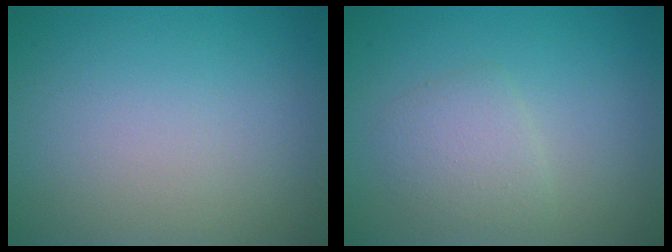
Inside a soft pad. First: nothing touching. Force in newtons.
{"total": 2.3, "press": 2.3, "slide": 0.1}